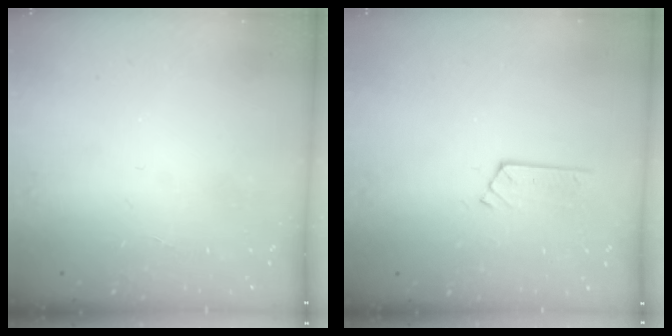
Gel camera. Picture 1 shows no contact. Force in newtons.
{"total": 2.9, "press": 2.9, "slide": 0.3}